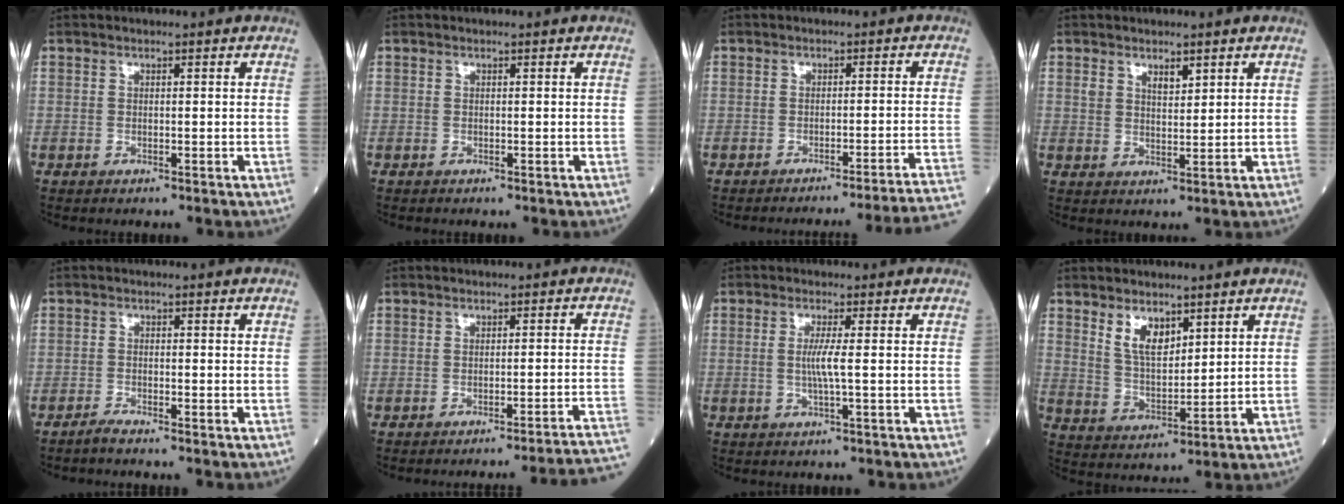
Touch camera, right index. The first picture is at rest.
{"total": 0.0}
{"total": 15.3, "force": [-14.4, -3.3, 4.1], "torque": [0.009, -0.023, -0.167]}
{"total": 2.6, "force": [1.8, 1.1, 1.6], "torque": [-0.027, -0.001, 0.033]}
{"total": 1.6, "force": [-1.5, -0.3, 0.4], "torque": [-0.014, -0.004, -0.032]}
{"total": 13.9, "force": [-13.3, -2.8, 2.9], "torque": [0.021, -0.016, -0.152]}
{"total": 2.9, "force": [-0.1, -0.5, 2.9], "torque": [-0.060, -0.004, -0.003]}
{"total": 5.6, "force": [3.5, 2.6, 3.6], "torque": [-0.070, -0.006, 0.073]}